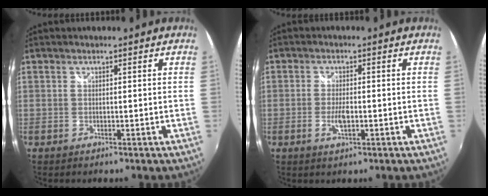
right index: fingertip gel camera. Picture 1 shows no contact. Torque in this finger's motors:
{"motor_torque": [0.91, 0.84, 0.05, 0.03]}